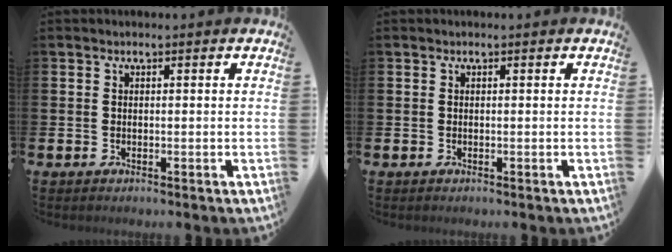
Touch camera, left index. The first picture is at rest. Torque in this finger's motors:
{"motor_torque": [-0.01, 0.00, 0.00, 0.00]}